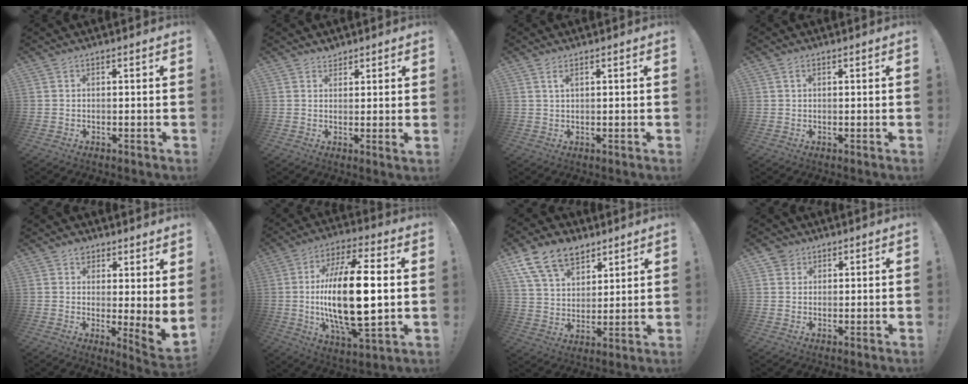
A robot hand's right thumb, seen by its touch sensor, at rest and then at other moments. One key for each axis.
{"total": 2.4, "fx": 2.2, "fy": 0.5, "fz": 0.6, "tx": 0.002, "ty": -0.017, "tz": 0.038}
{"total": 1.9, "fx": 1.0, "fy": 0.5, "fz": 1.5, "tx": -0.026, "ty": -0.001, "tz": 0.016}
{"total": 0.9, "fx": 0.5, "fy": 0.5, "fz": 0.5, "tx": -0.014, "ty": 0.004, "tz": 0.010}
{"total": 4.4, "fx": 2.4, "fy": 0.8, "fz": 3.6, "tx": -0.041, "ty": -0.036, "tz": 0.043}
{"total": 22.6, "fx": 0.0, "fy": 7.4, "fz": 21.3, "tx": -0.419, "ty": -0.013, "tz": -0.012}
{"total": 14.8, "fx": 9.5, "fy": 9.2, "fz": 6.6, "tx": -0.113, "ty": -0.054, "tz": 0.181}
{"total": 2.9, "fx": 1.9, "fy": 2.2, "fz": 0.3, "tx": 0.000, "ty": -0.008, "tz": 0.032}